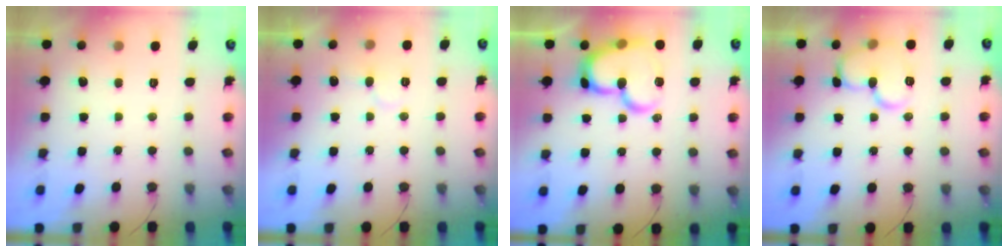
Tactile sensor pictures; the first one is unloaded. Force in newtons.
{"total": 6.4, "press": 6.4, "slide": 0.5}
{"total": 19.1, "press": 19.0, "slide": 2.0}
{"total": 11.3, "press": 11.3, "slide": 0.6}